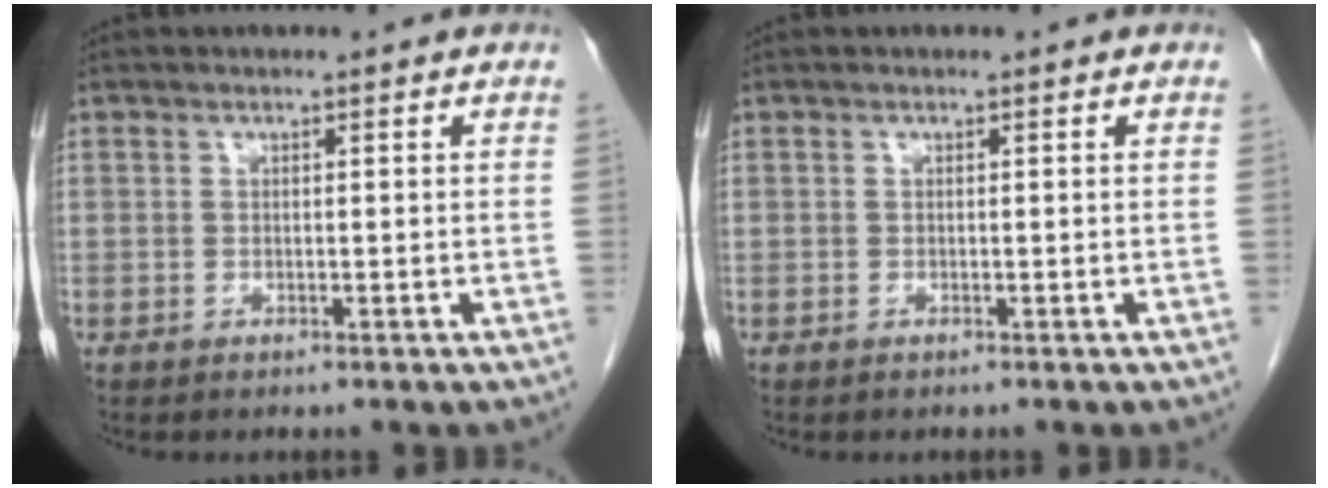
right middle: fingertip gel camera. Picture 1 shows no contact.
{"total": 0.0}